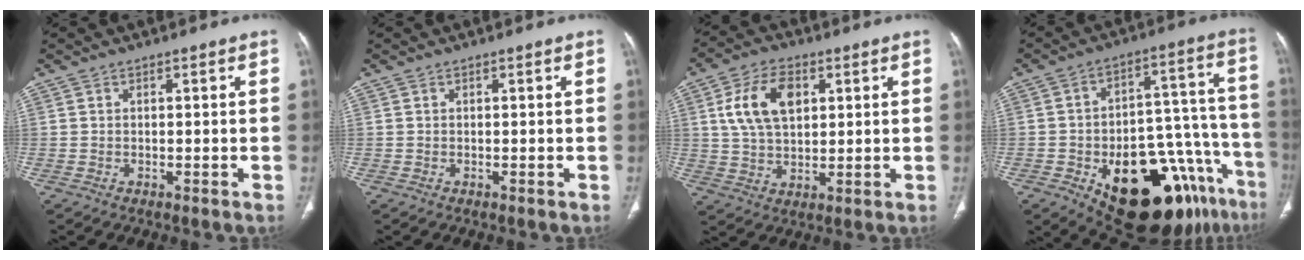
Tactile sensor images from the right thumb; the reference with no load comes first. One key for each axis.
{"total": 0.0}
{"total": 11.4, "fx": 3.4, "fy": 7.0, "fz": 8.3, "tx": -0.144, "ty": -0.001, "tz": 0.064}
{"total": 26.8, "fx": -14.2, "fy": 12.1, "fz": 19.3, "tx": -0.175, "ty": 0.090, "tz": -0.194}